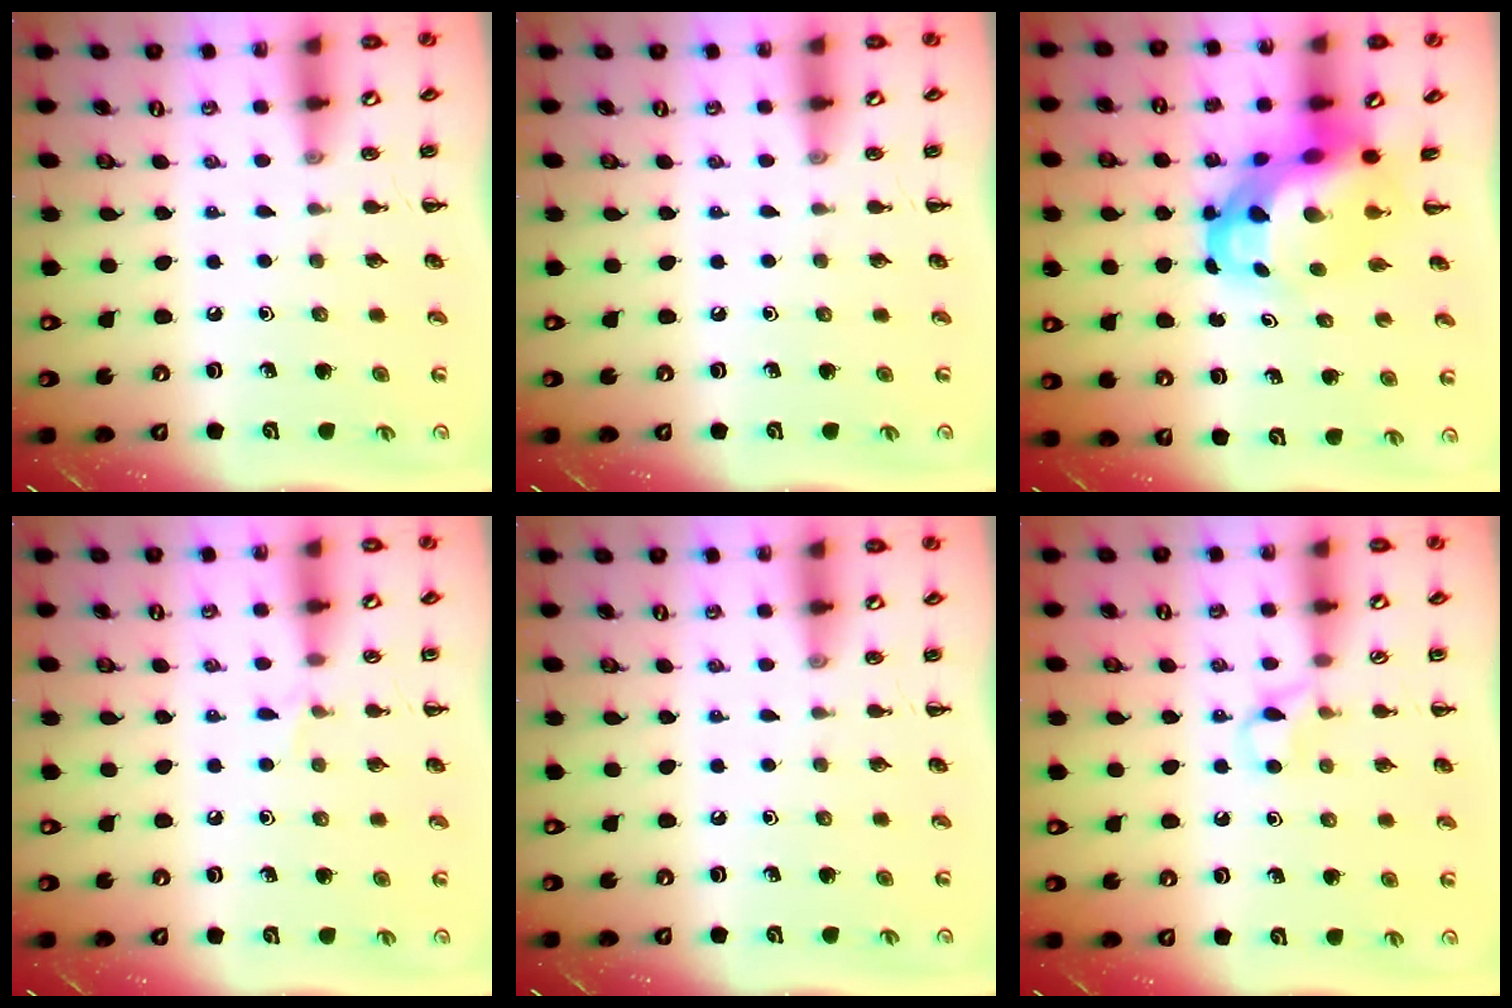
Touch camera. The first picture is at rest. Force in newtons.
{"total": 0.0}
{"total": 7.4, "press": 7.1, "slide": 2.0}
{"total": 3.7, "press": 3.6, "slide": 1.1}
{"total": 0.0}
{"total": 4.3, "press": 4.0, "slide": 1.5}